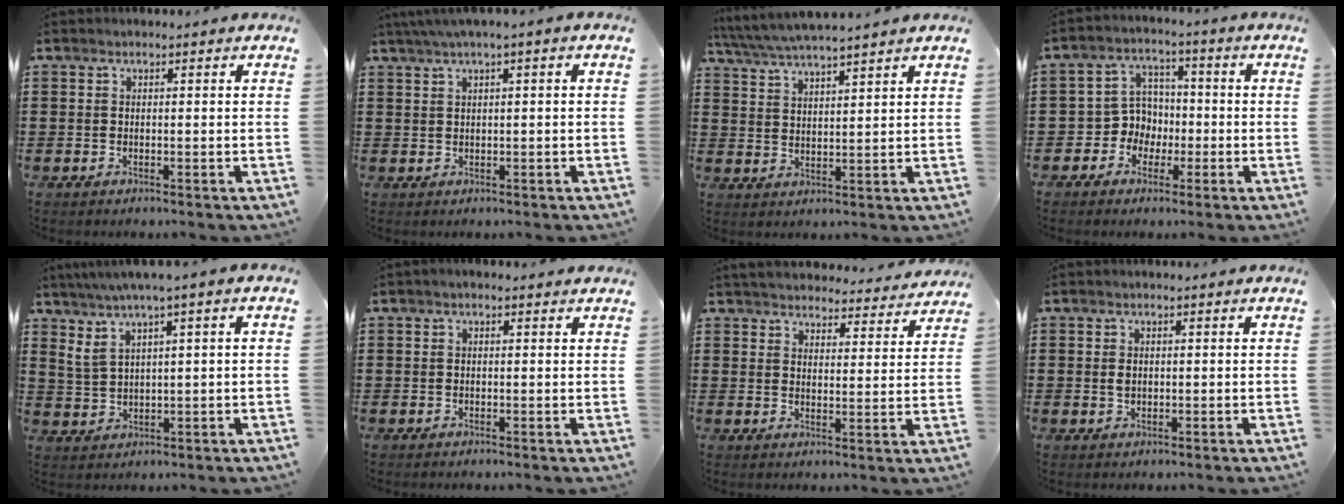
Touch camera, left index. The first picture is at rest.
{"total": 2.0, "force": [0.3, -0.1, 1.9], "torque": [-0.033, -0.001, 0.006]}
{"total": 4.4, "force": [4.1, -0.2, 1.5], "torque": [-0.044, -0.019, 0.070]}
{"total": 5.5, "force": [-1.4, 5.1, 1.2], "torque": [-0.048, 0.008, -0.031]}
{"total": 3.8, "force": [1.5, 0.7, 3.5], "torque": [-0.077, -0.002, 0.020]}
{"total": 0.6, "force": [0.2, 0.3, 0.4], "torque": [-0.008, 0.005, 0.002]}
{"total": 3.8, "force": [3.7, 0.1, 0.0], "torque": [-0.021, -0.024, 0.064]}
{"total": 1.2, "force": [0.1, 0.9, 0.8], "torque": [-0.020, 0.004, 0.001]}